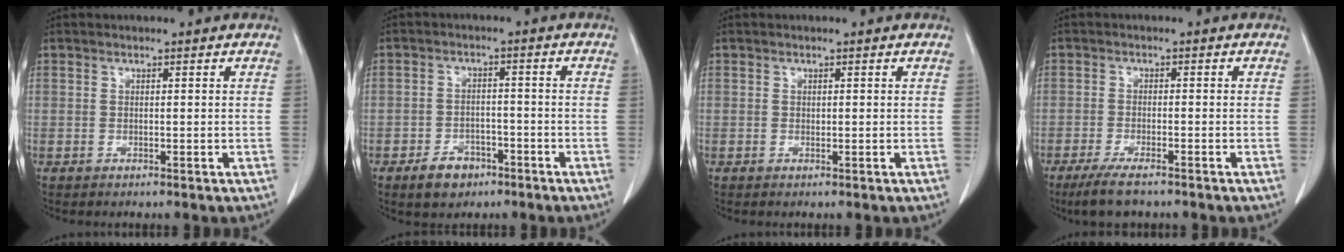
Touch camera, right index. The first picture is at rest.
{"total": 4.9, "force": [-3.1, 3.2, 2.1], "torque": [-0.034, 0.006, -0.044]}
{"total": 0.0}
{"total": 5.8, "force": [-4.4, 1.0, 3.7], "torque": [-0.068, -0.013, -0.073]}